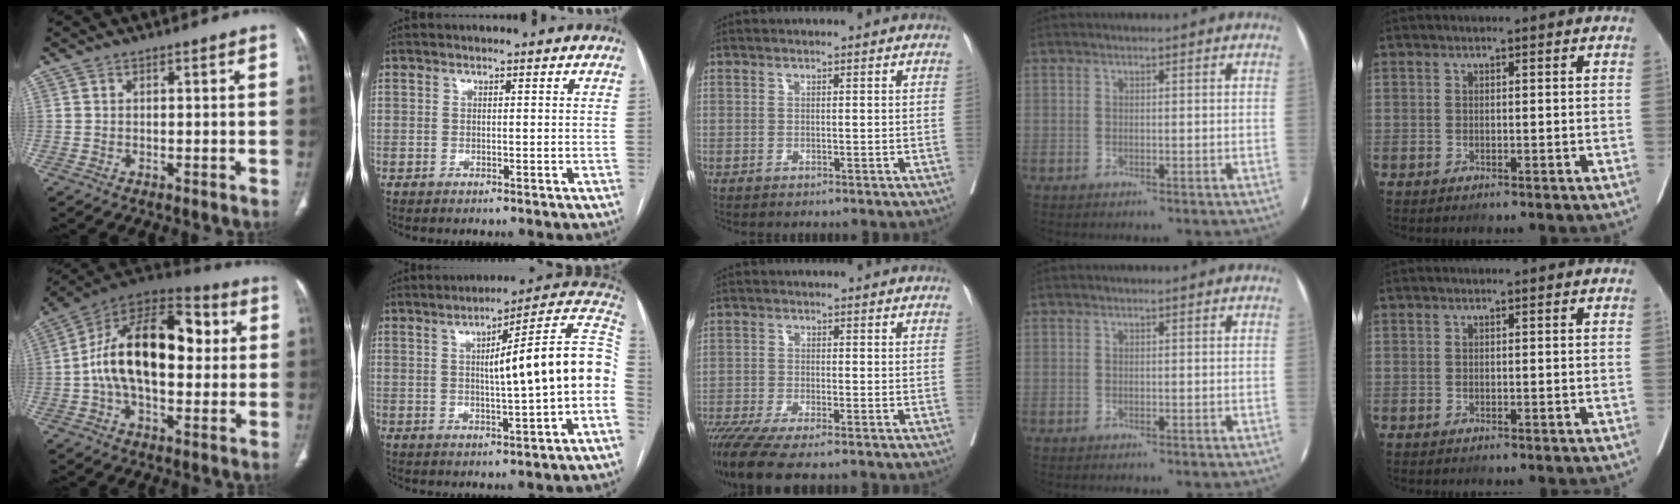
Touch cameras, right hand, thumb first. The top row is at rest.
{"thumb": {"total": 23.0, "force": [1.8, 13.1, 18.8], "torque": [-0.300, 0.034, 0.021]}, "index": {"total": 16.1, "force": [-0.2, 0.5, 16.1], "torque": [-0.211, 0.037, -0.004]}, "middle": {"total": 10.1, "force": [-8.0, 1.0, 6.1], "torque": [-0.098, -0.021, -0.133]}}